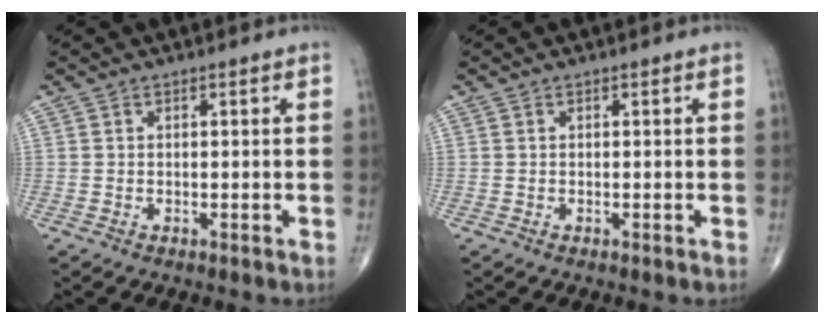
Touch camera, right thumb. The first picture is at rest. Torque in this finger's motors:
{"motor_torque": [0.00, 0.00, -0.02, -0.02, 0.01]}